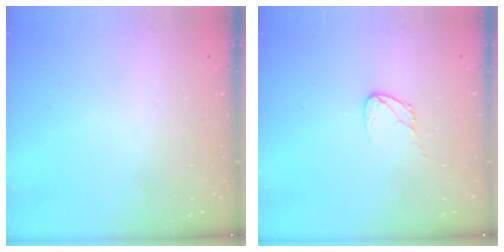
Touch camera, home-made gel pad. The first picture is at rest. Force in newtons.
{"total": 5.2, "press": 5.2, "slide": 0.4}